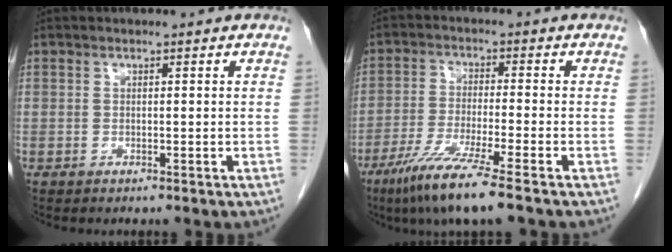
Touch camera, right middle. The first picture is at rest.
{"total": 9.7, "force": [-6.5, -0.7, 7.2], "torque": [-0.138, -0.033, -0.121]}